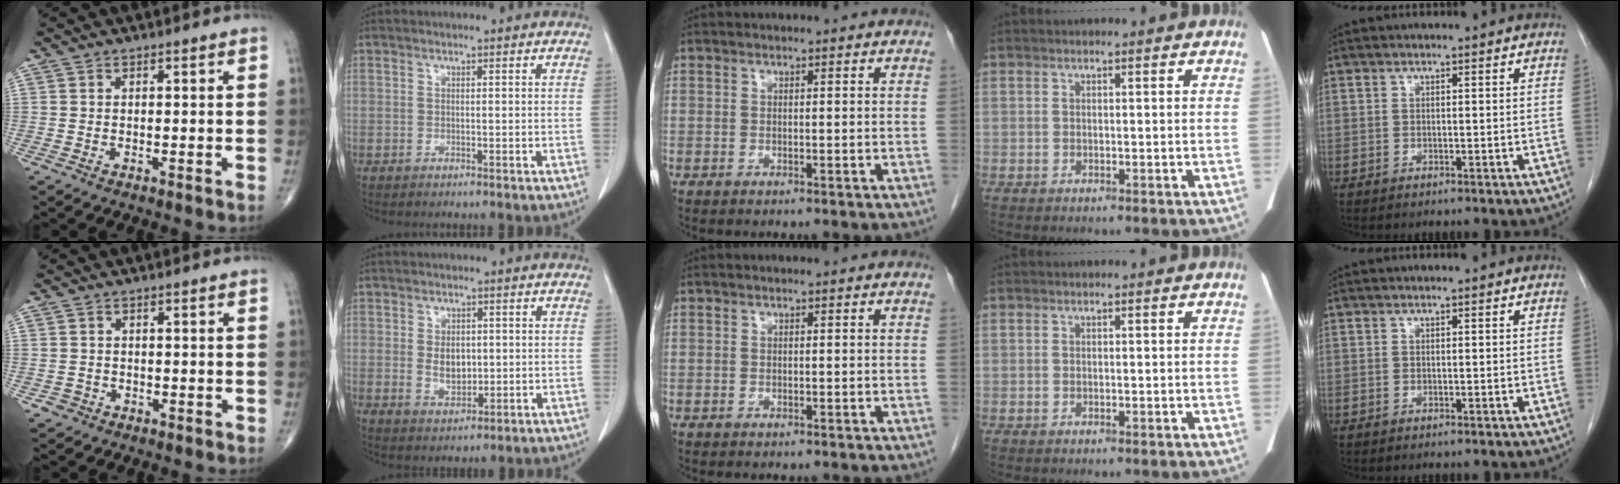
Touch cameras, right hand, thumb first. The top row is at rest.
{"thumb": {"total": 1.7, "force": [-0.8, 1.5, 0.0], "torque": [0.010, 0.009, -0.016]}, "index": {"total": 4.4, "force": [0.2, 2.9, 3.2], "torque": [-0.056, 0.001, 0.014]}}